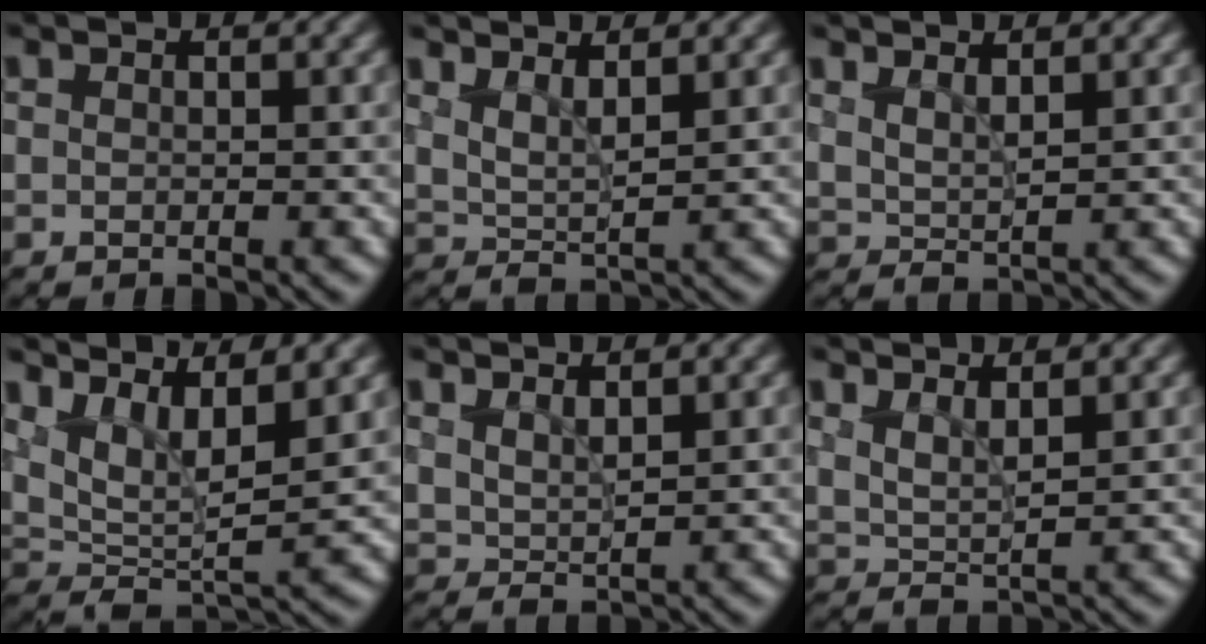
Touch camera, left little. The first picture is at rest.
{"total": 2.4, "force": [1.3, 0.8, 1.9], "torque": [-0.041, -0.005, 0.025]}
{"total": 1.8, "force": [1.0, 0.7, 1.3], "torque": [-0.029, -0.003, 0.020]}
{"total": 6.1, "force": [3.1, 2.3, 4.7], "torque": [-0.088, -0.010, 0.055]}
{"total": 1.9, "force": [1.0, 1.0, 1.4], "torque": [-0.033, -0.005, 0.020]}
{"total": 2.1, "force": [1.1, 0.7, 1.7], "torque": [-0.036, -0.005, 0.022]}